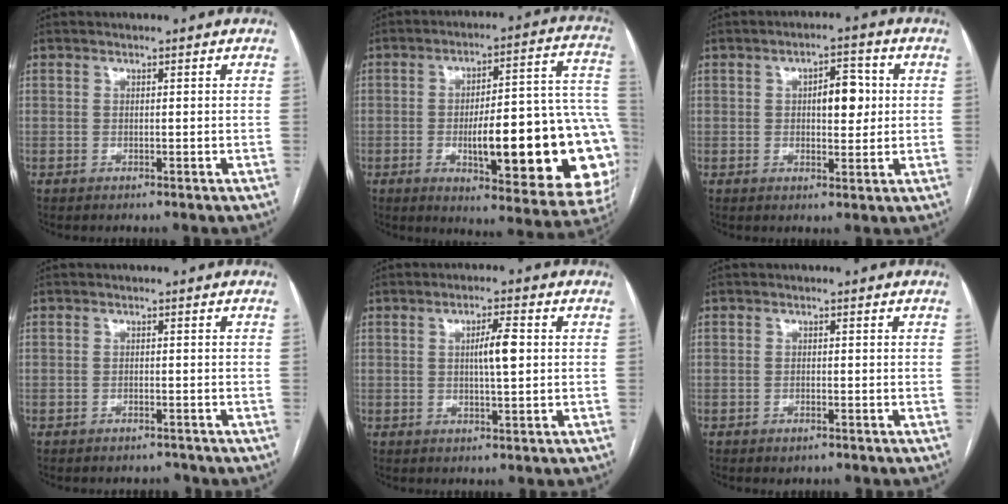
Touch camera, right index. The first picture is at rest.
{"total": 27.0, "force": [-5.4, 5.8, 25.8], "torque": [-0.260, 0.016, -0.060]}
{"total": 5.8, "force": [0.8, 2.5, 5.1], "torque": [-0.072, 0.011, 0.014]}
{"total": 1.5, "force": [-1.4, 0.6, 0.0], "torque": [0.001, 0.000, -0.018]}
{"total": 4.3, "force": [0.5, 0.5, 4.3], "torque": [-0.072, 0.003, 0.007]}
{"total": 1.1, "force": [-0.7, 0.5, 0.6], "torque": [-0.012, -0.001, -0.006]}